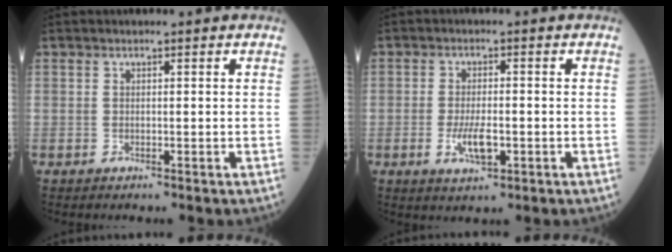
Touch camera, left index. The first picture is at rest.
{"total": 4.3, "force": [-1.3, 1.2, 3.9], "torque": [-0.076, -0.004, -0.018]}